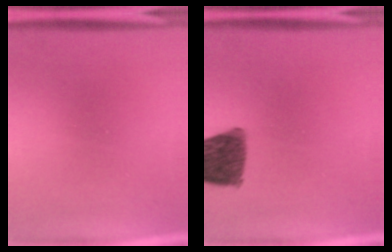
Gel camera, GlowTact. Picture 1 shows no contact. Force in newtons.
{"total": 10.0}